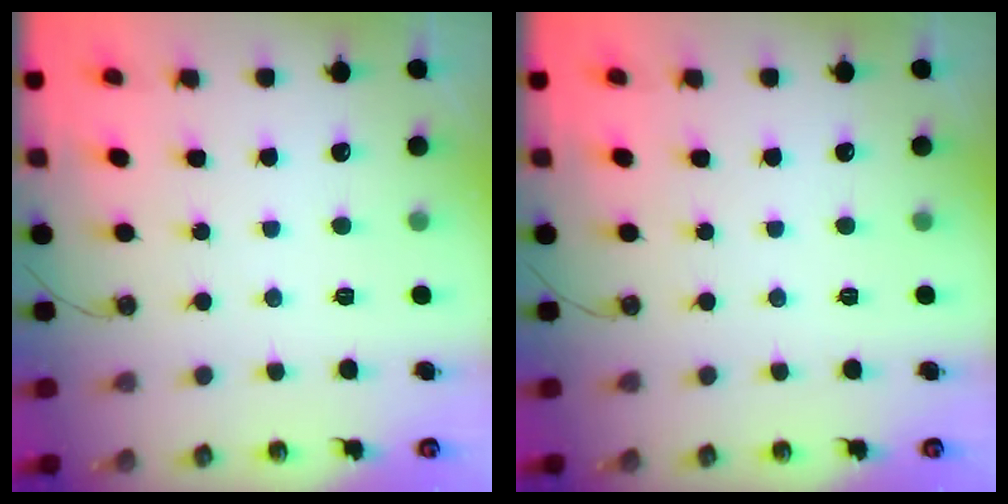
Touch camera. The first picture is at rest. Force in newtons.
{"total": 0.0}